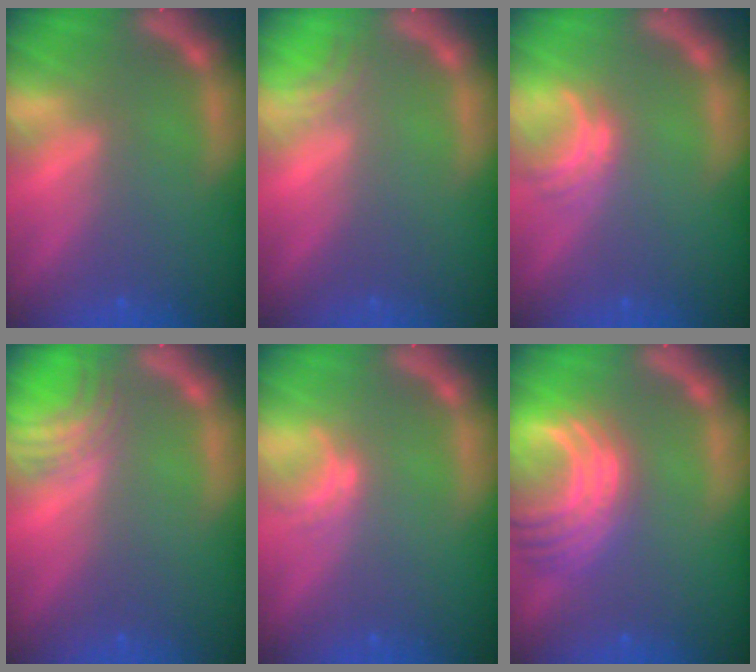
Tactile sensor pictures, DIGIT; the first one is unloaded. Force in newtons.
{"total": 1.5}
{"total": 2.5}
{"total": 3.9}
{"total": 1.5}
{"total": 9.5}